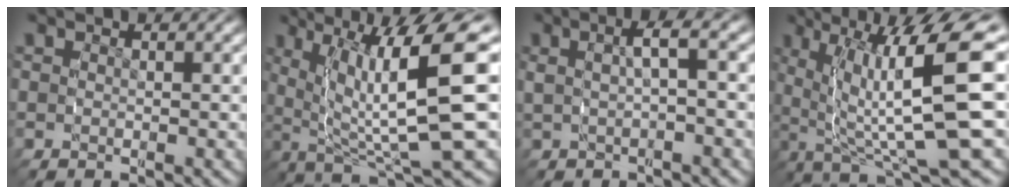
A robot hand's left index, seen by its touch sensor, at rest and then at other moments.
{"total": 11.8, "force": [-0.1, 4.7, 10.8], "torque": [-0.155, 0.001, 0.005]}
{"total": 3.4, "force": [0.4, 1.5, 3.0], "torque": [-0.043, 0.016, 0.004]}
{"total": 13.0, "force": [-0.5, 5.5, 11.8], "torque": [-0.160, 0.005, -0.005]}